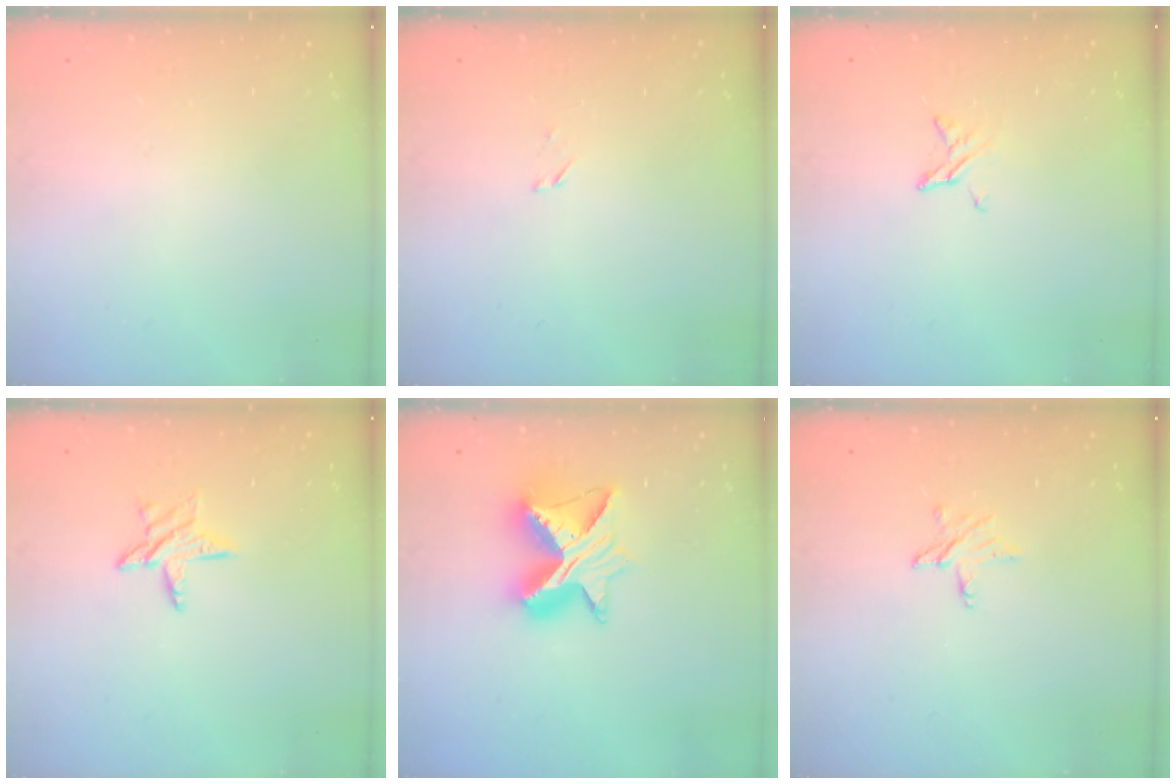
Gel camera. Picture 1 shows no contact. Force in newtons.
{"total": 1.6, "press": 1.6, "slide": 0.2}
{"total": 2.9, "press": 2.9, "slide": 0.3}
{"total": 7.3, "press": 7.2, "slide": 0.7}
{"total": 11.8, "press": 11.8, "slide": 1.0}
{"total": 5.1, "press": 5.1, "slide": 0.6}